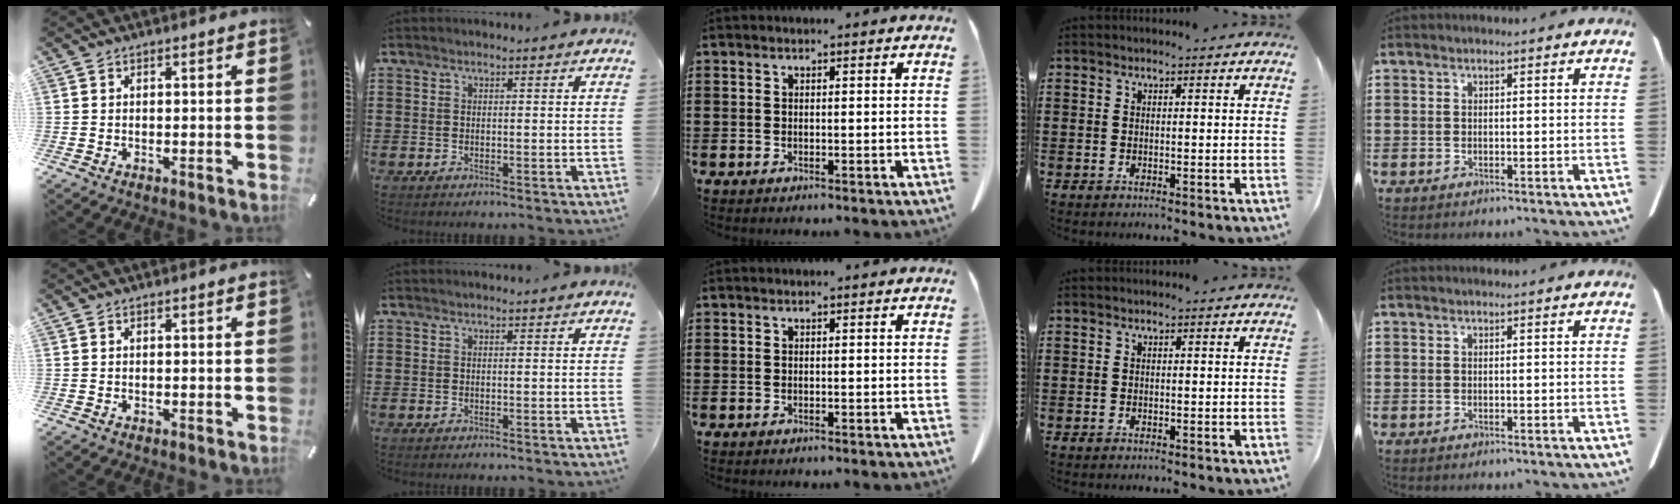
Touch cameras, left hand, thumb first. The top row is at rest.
{}